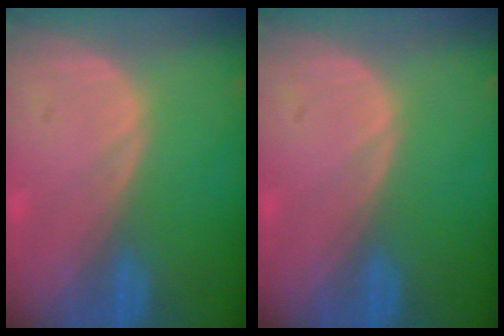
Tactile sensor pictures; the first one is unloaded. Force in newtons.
{"total": 0.0}